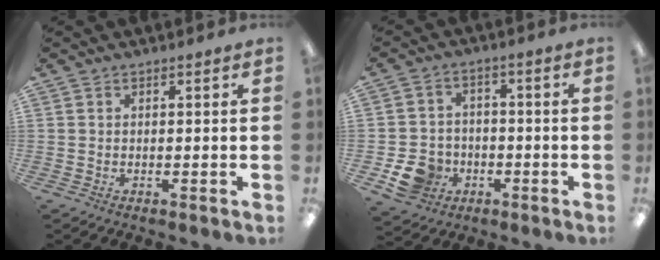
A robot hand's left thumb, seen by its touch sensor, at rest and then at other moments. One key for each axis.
{"total": 9.1, "fx": -4.0, "fy": 7.5, "fz": 3.4, "tx": -0.077, "ty": 0.028, "tz": -0.069}